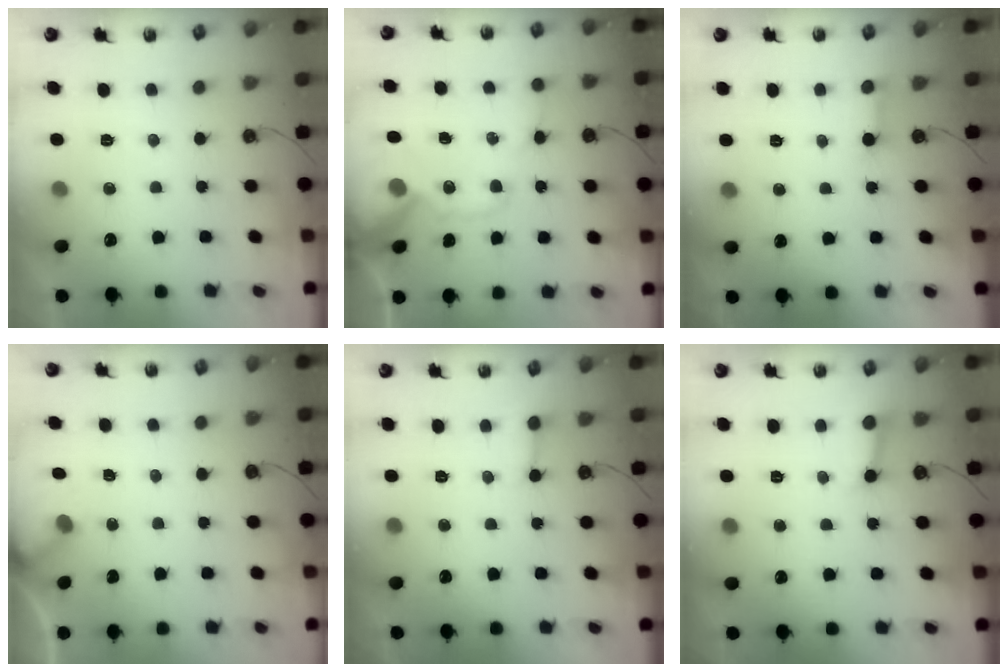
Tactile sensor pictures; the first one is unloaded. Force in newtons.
{"total": 16.0, "press": 15.9, "slide": 2.3}
{"total": 2.6, "press": 2.6, "slide": 0.1}
{"total": 2.7, "press": 2.7, "slide": 0.2}
{"total": 4.3, "press": 4.2, "slide": 0.4}
{"total": 4.2, "press": 4.2, "slide": 0.5}